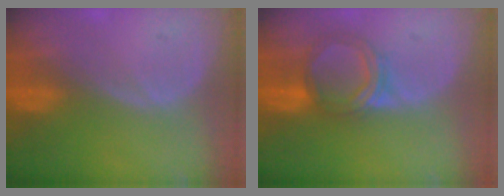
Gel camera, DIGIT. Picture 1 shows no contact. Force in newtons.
{"total": 5.5, "press": 5.2, "slide": 1.8}